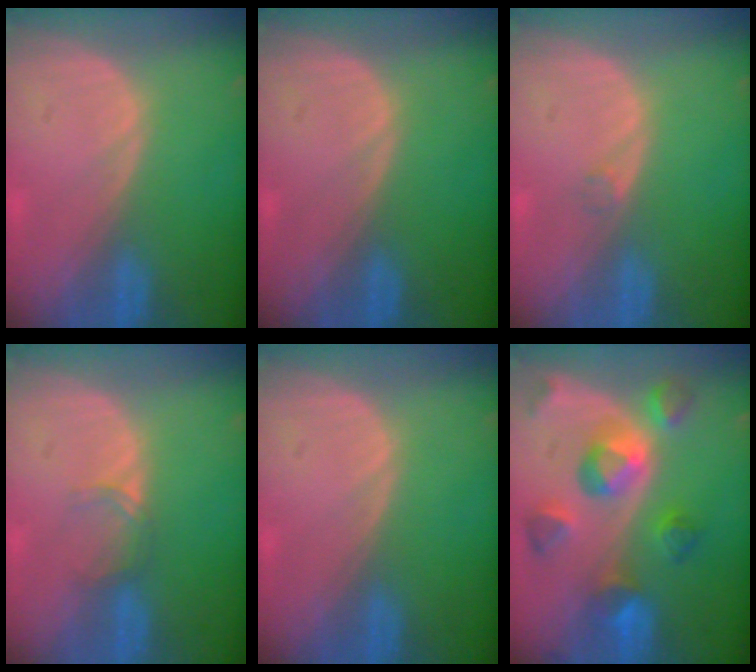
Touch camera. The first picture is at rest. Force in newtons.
{"total": 0.0}
{"total": 0.8, "press": 0.8, "slide": 0.1}
{"total": 1.9, "press": 1.9, "slide": 0.3}
{"total": 0.0}
{"total": 9.5, "press": 8.6, "slide": 3.9}